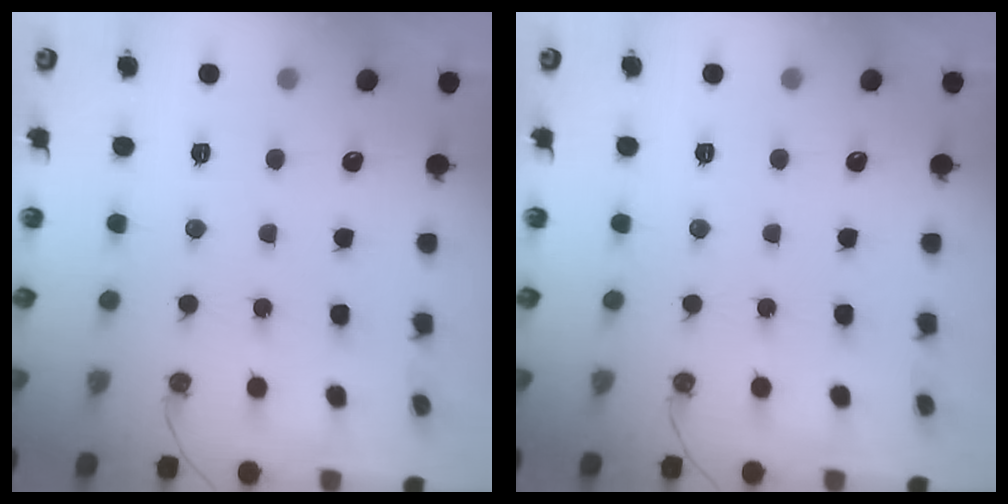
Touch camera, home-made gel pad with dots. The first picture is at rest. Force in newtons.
{"total": 0.0}